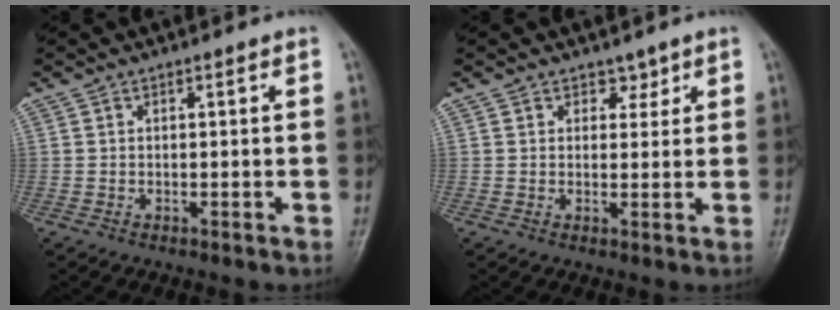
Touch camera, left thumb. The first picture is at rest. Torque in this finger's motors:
{"motor_torque": [-0.32, -0.30, -0.19, -0.21, 0.02]}